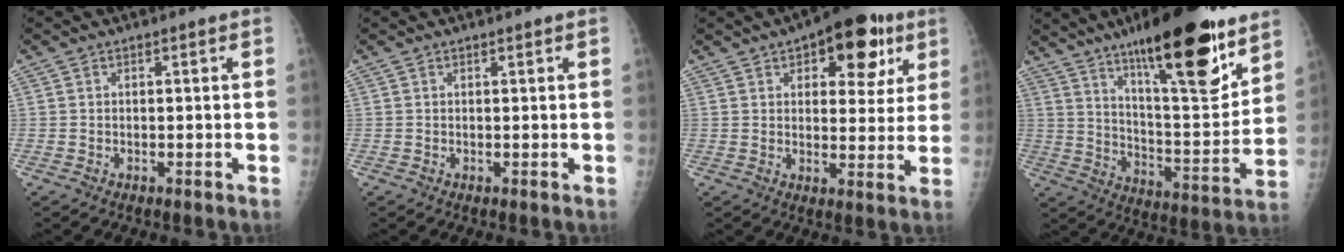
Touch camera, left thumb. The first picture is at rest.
{"total": 0.0}
{"total": 14.6, "force": [7.2, 7.4, 10.3], "torque": [-0.080, -0.014, 0.093]}
{"total": 24.0, "force": [15.3, 5.9, 17.5], "torque": [-0.238, -0.076, 0.245]}